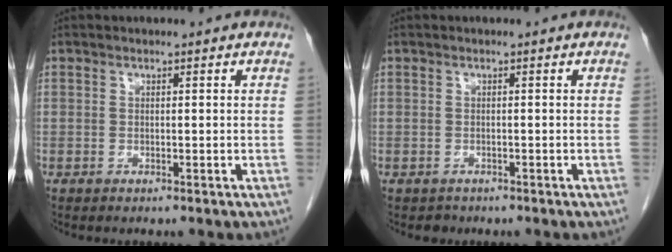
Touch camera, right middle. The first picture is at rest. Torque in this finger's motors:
{"motor_torque": [0.27, -0.06, -0.04, -0.01]}